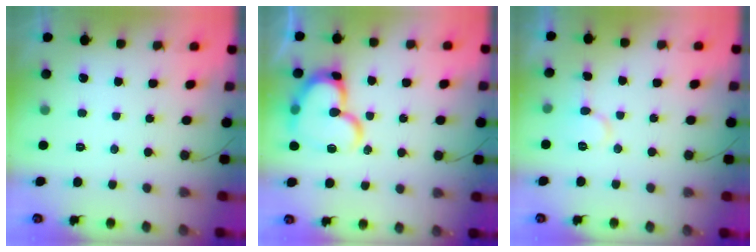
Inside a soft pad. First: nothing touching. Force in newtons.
{"total": 18.1, "press": 18.0, "slide": 1.8}
{"total": 6.8, "press": 6.8, "slide": 0.3}